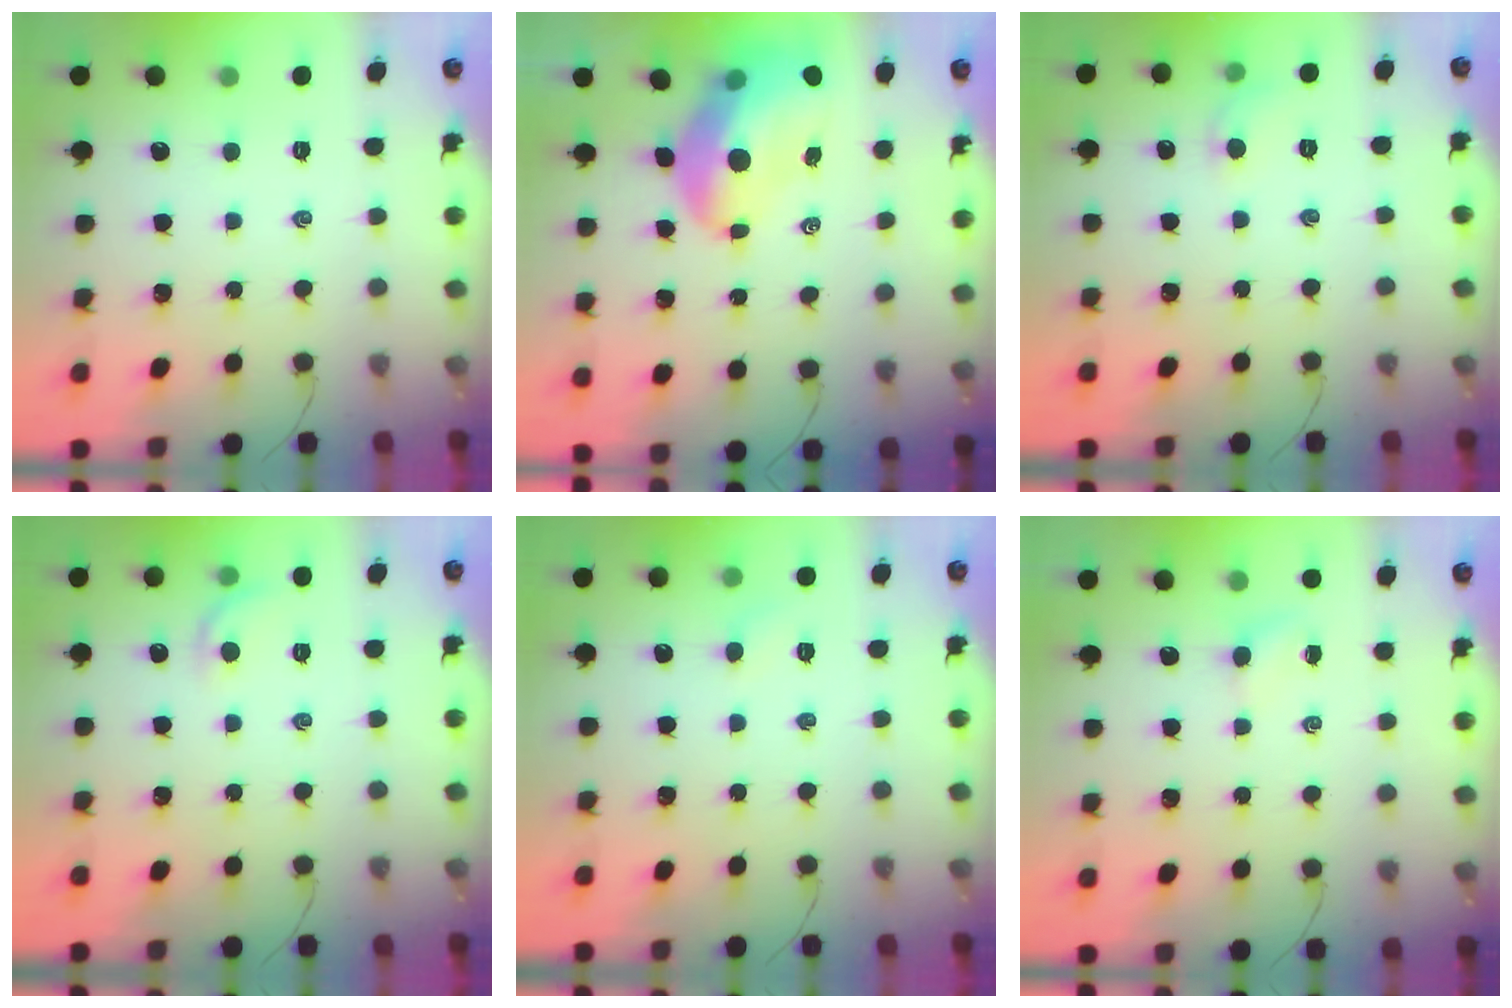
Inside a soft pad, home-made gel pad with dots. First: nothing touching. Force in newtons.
{"total": 11.0, "press": 10.5, "slide": 3.3}
{"total": 5.4, "press": 5.1, "slide": 1.8}
{"total": 6.1, "press": 6.0, "slide": 1.4}
{"total": 3.9, "press": 3.6, "slide": 1.3}
{"total": 2.9, "press": 2.7, "slide": 1.1}